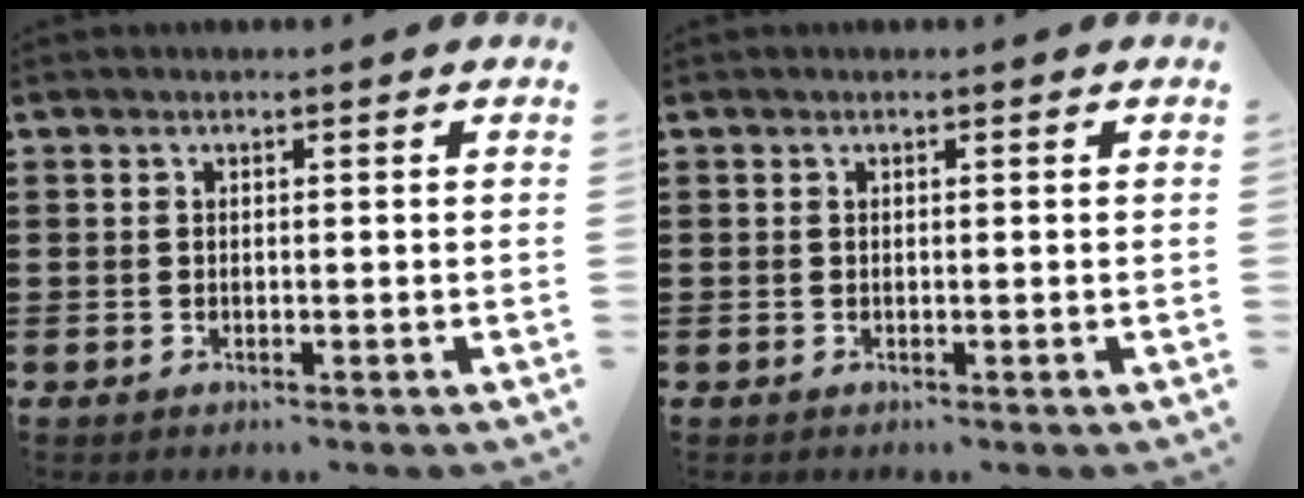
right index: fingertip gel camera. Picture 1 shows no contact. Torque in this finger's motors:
{"motor_torque": [-0.12, 0.08, 0.00, -0.01]}